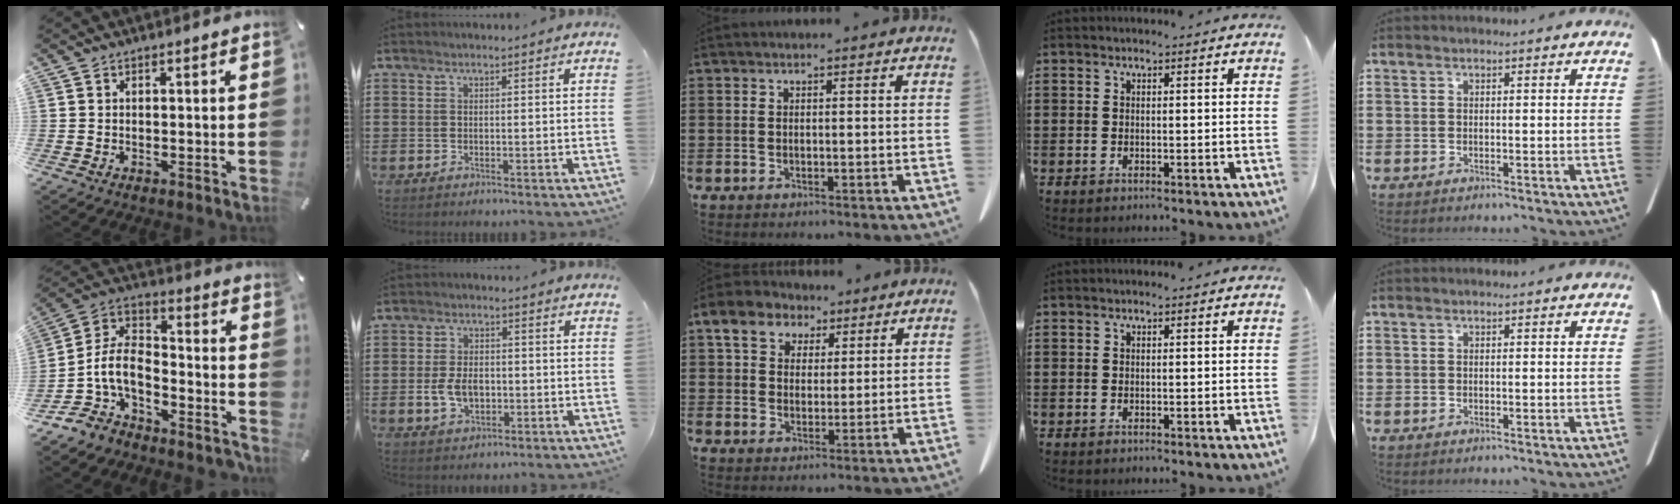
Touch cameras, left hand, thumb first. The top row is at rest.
{"thumb": {"total": 10.6, "force": [-4.6, 7.2, 6.3], "torque": [-0.155, 0.007, -0.094]}, "index": {"total": 5.4, "force": [-1.0, 3.3, 4.1], "torque": [-0.089, 0.003, -0.021]}, "middle": {"total": 7.2, "force": [4.0, 5.3, 2.8], "torque": [-0.073, 0.007, 0.072]}}